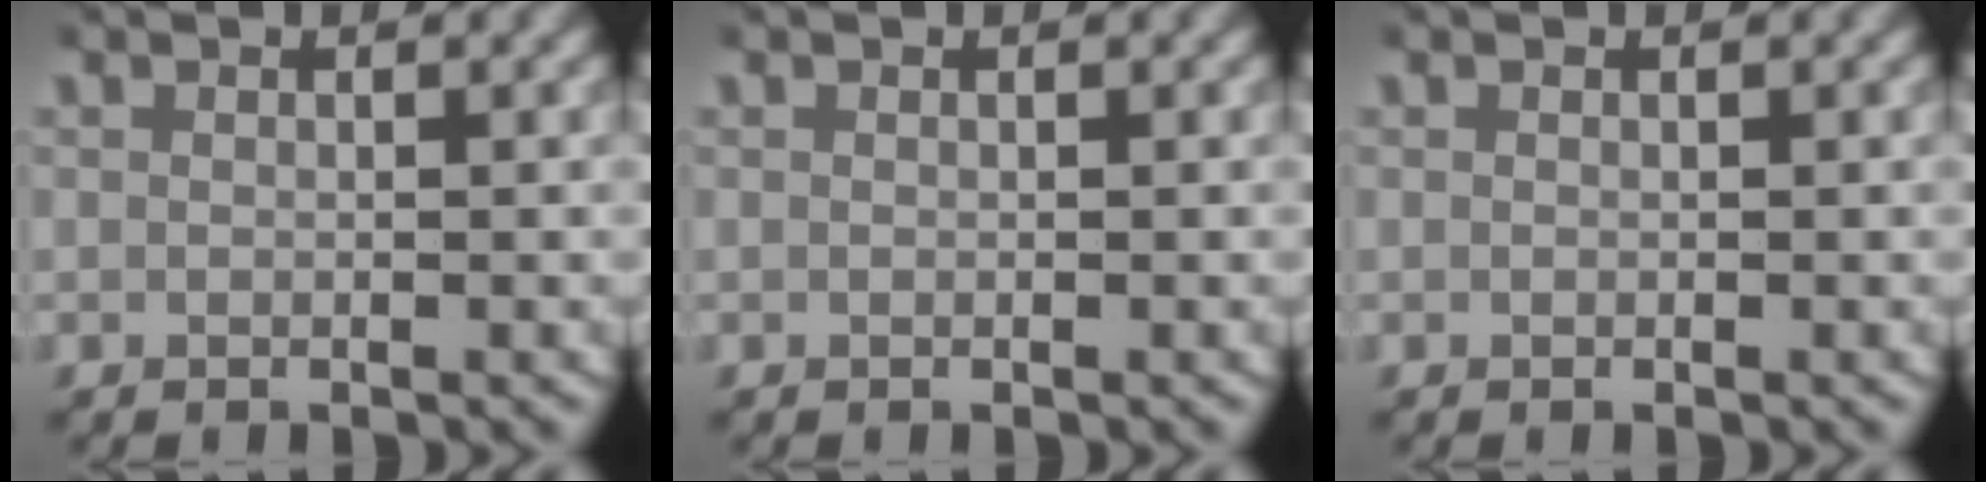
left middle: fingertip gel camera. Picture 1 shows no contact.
{"total": 0.0}
{"total": 0.0}